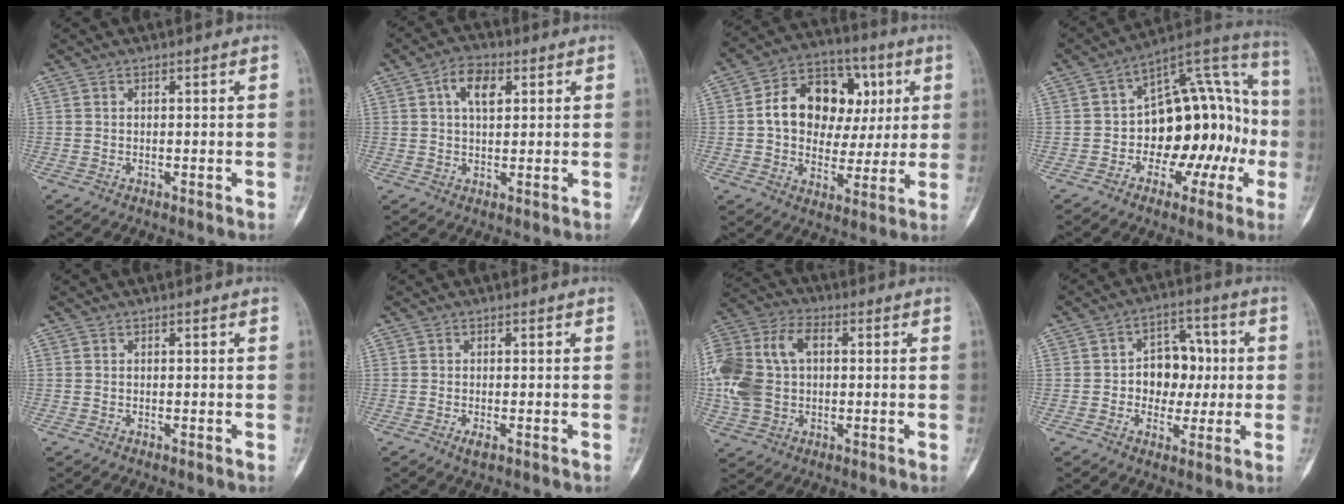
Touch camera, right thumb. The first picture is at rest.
{"total": 6.2, "force": [2.2, 3.7, 4.5], "torque": [-0.068, 0.004, 0.035]}
{"total": 17.4, "force": [3.0, 13.1, 11.0], "torque": [-0.132, 0.020, 0.047]}
{"total": 20.6, "force": [-2.8, 12.7, 16.0], "torque": [-0.161, 0.065, -0.035]}
{"total": 0.0}
{"total": 1.3, "force": [-0.6, 0.6, 1.0], "torque": [-0.019, -0.003, -0.011]}
{"total": 17.7, "force": [1.4, 12.1, 12.7], "torque": [-0.284, 0.027, 0.026]}
{"total": 9.7, "force": [0.1, 7.5, 6.2], "torque": [-0.038, 0.024, -0.002]}